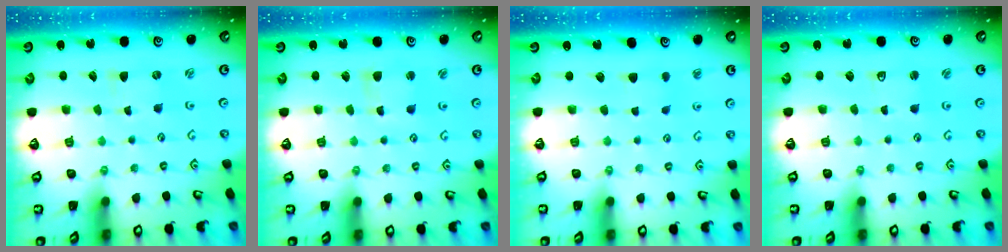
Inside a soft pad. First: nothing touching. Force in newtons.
{"total": 2.7, "press": 2.7, "slide": 0.3}
{"total": 3.4, "press": 3.4, "slide": 0.6}
{"total": 2.0, "press": 2.0, "slide": 0.3}